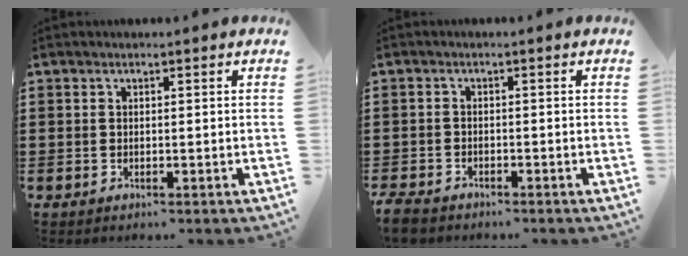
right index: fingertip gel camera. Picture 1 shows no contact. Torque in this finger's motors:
{"motor_torque": [-1.09, 1.05, -0.72, -0.18]}